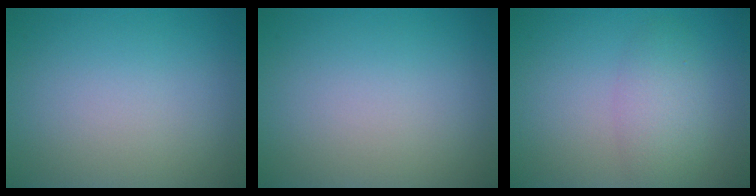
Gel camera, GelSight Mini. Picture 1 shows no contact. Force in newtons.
{"total": 0.0}
{"total": 3.0, "press": 3.0, "slide": 0.2}